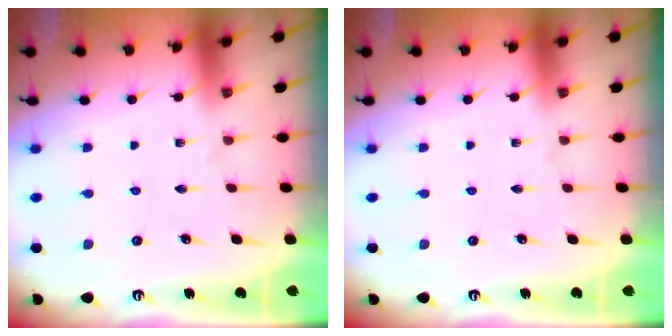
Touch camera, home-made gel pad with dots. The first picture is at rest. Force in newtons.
{"total": 0.0}